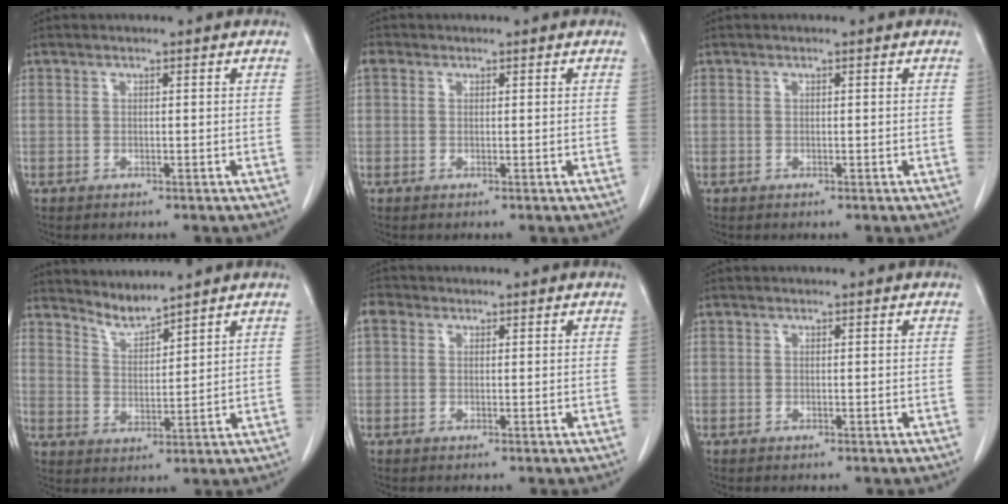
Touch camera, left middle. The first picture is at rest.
{"total": 1.0, "force": [0.4, 0.8, 0.3], "torque": [-0.008, 0.014, 0.006]}
{"total": 0.0}
{"total": 3.8, "force": [3.7, -0.6, 0.1], "torque": [-0.007, -0.011, 0.077]}
{"total": 1.8, "force": [0.7, 1.5, 0.8], "torque": [-0.017, 0.016, 0.010]}
{"total": 0.0}